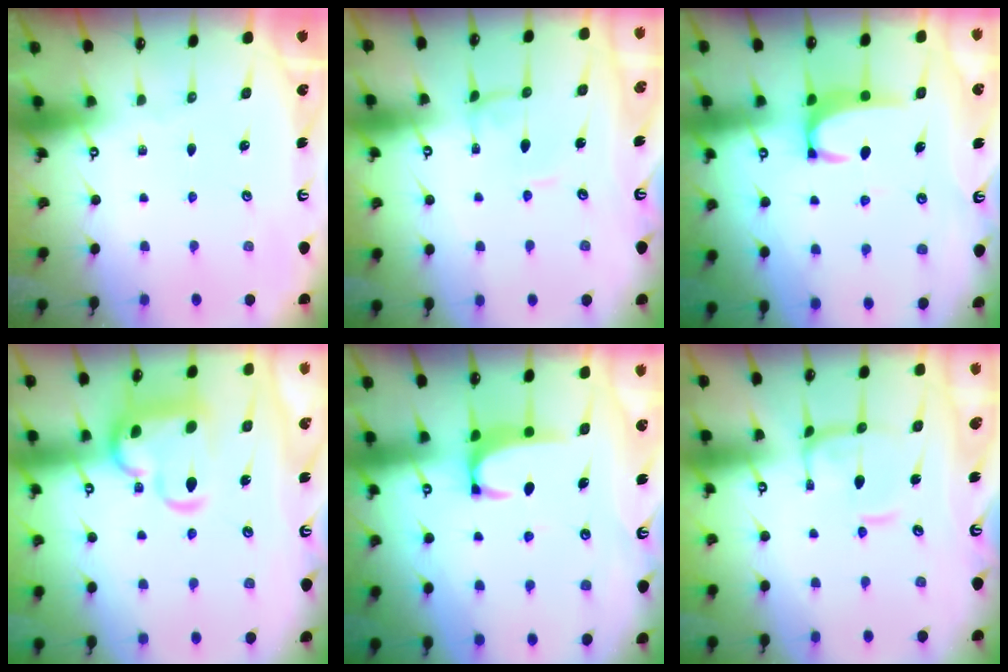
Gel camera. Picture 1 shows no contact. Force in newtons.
{"total": 1.1, "press": 1.0, "slide": 0.3}
{"total": 2.6, "press": 2.6, "slide": 0.5}
{"total": 9.3, "press": 9.1, "slide": 1.9}
{"total": 2.2, "press": 2.2, "slide": 0.3}
{"total": 4.6, "press": 4.5, "slide": 0.9}